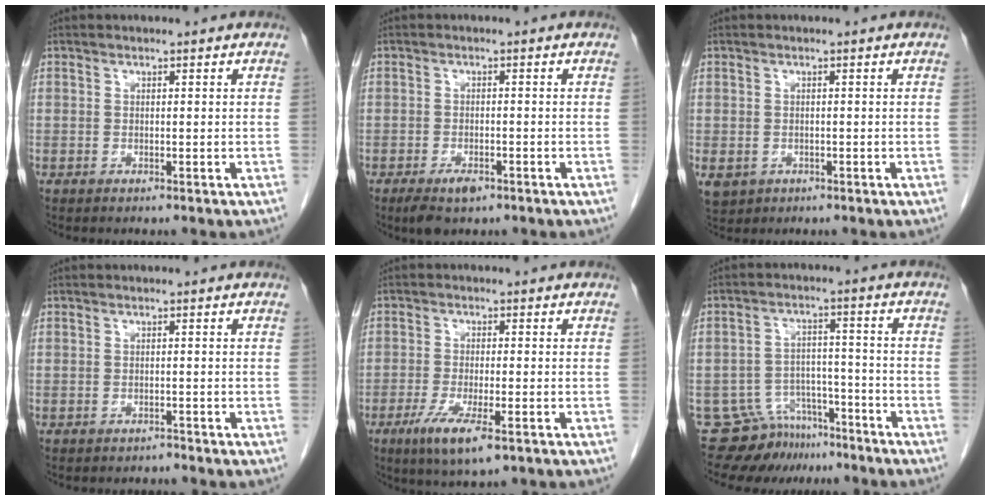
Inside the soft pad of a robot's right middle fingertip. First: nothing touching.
{"total": 4.0, "force": [-2.5, 1.7, 2.7], "torque": [-0.051, -0.004, -0.036]}
{"total": 6.0, "force": [-2.6, 5.0, 2.1], "torque": [-0.060, -0.007, -0.034]}
{"total": 0.9, "force": [-0.8, 0.2, -0.3], "torque": [0.003, -0.004, -0.013]}
{"total": 7.0, "force": [-3.7, 1.2, 5.8], "torque": [-0.111, -0.019, -0.059]}
{"total": 9.0, "force": [-7.9, 4.3, 0.0], "torque": [0.006, 0.034, -0.124]}